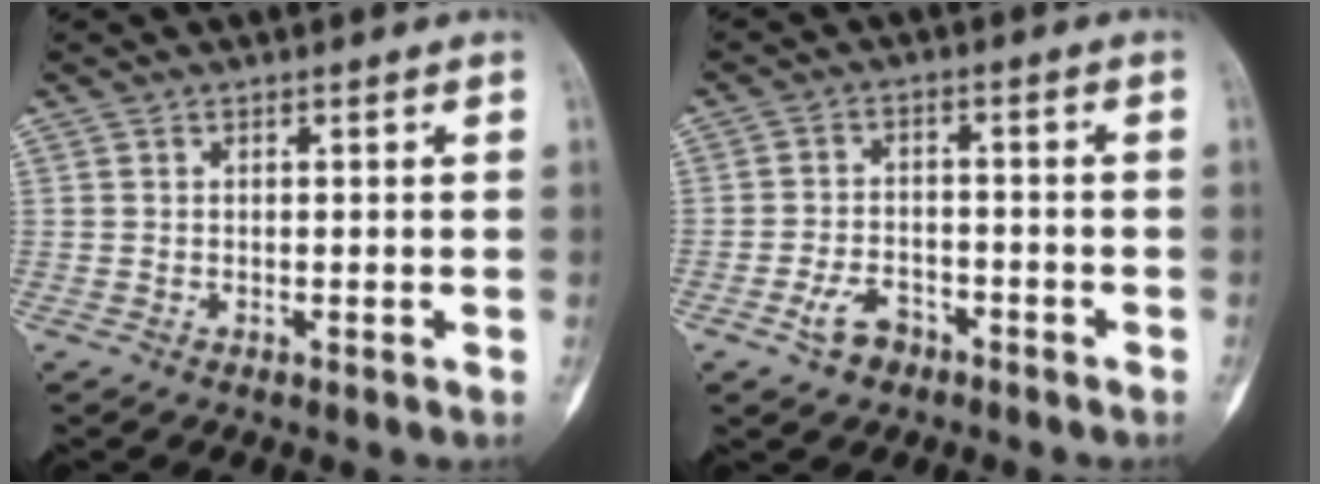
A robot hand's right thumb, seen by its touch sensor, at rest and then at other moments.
{"total": 5.2, "force": [-3.2, 3.1, 2.6], "torque": [-0.042, 0.026, -0.053]}